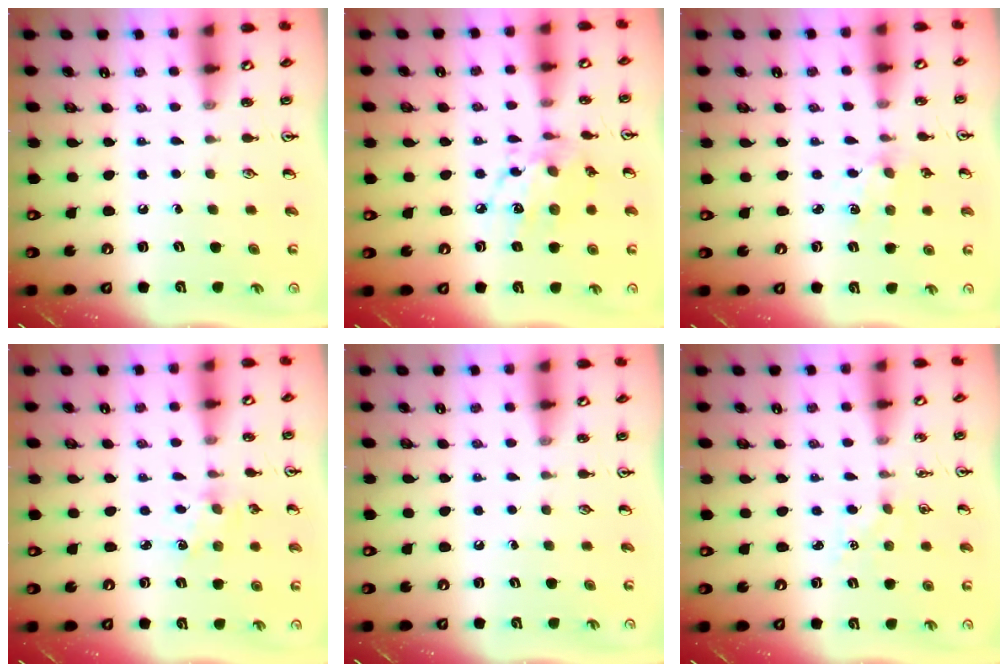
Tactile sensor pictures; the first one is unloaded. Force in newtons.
{"total": 11.3, "press": 11.3, "slide": 0.7}
{"total": 1.9, "press": 1.9, "slide": 0.3}
{"total": 1.9, "press": 1.8, "slide": 0.3}
{"total": 0.0}
{"total": 2.4, "press": 2.3, "slide": 0.3}